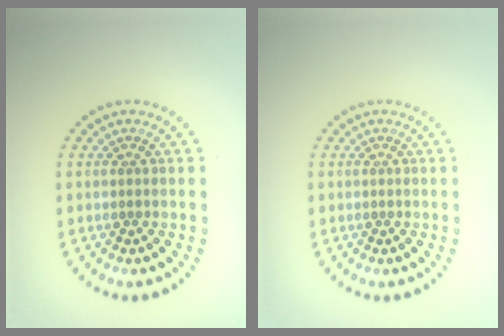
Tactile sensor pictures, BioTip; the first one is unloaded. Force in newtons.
{"total": 0.0}